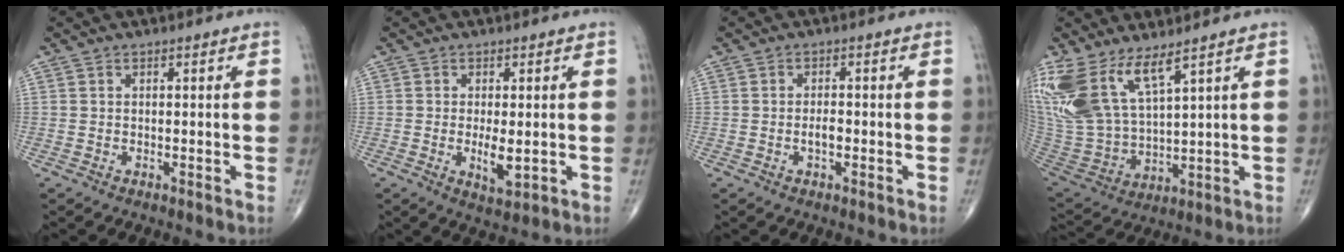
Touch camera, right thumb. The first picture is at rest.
{"total": 4.5, "force": [-0.5, 1.6, 4.1], "torque": [-0.071, -0.013, -0.004]}
{"total": 1.9, "force": [-0.6, 0.8, 1.6], "torque": [-0.029, 0.003, -0.011]}
{"total": 16.5, "force": [10.1, 6.2, 11.6], "torque": [-0.260, -0.050, 0.217]}